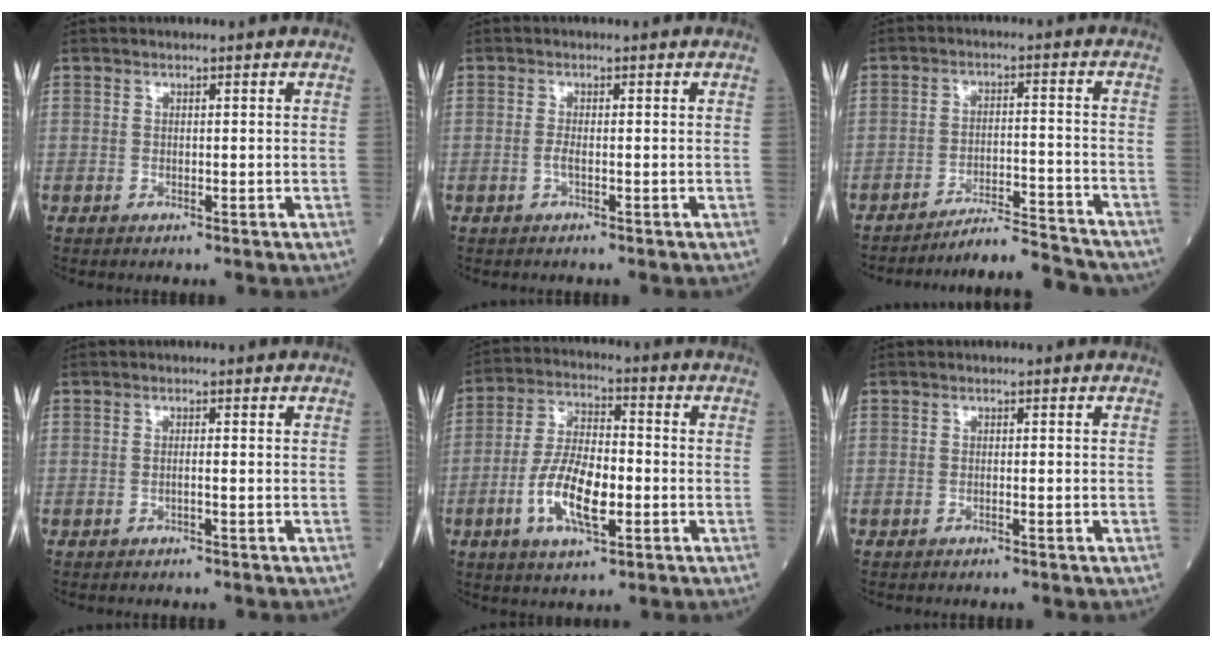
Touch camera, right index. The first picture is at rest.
{"total": 1.0, "force": [-0.5, 0.0, 0.9], "torque": [-0.019, 0.001, -0.010]}
{"total": 8.9, "force": [-8.9, -0.6, 0.8], "torque": [-0.007, 0.010, -0.144]}
{"total": 0.8, "force": [-0.3, -0.1, 0.7], "torque": [-0.013, 0.001, -0.007]}
{"total": 11.1, "force": [-3.1, 3.8, 9.9], "torque": [-0.200, 0.001, -0.058]}
{"total": 0.7, "force": [-0.4, -0.1, 0.5], "torque": [-0.013, 0.001, -0.003]}